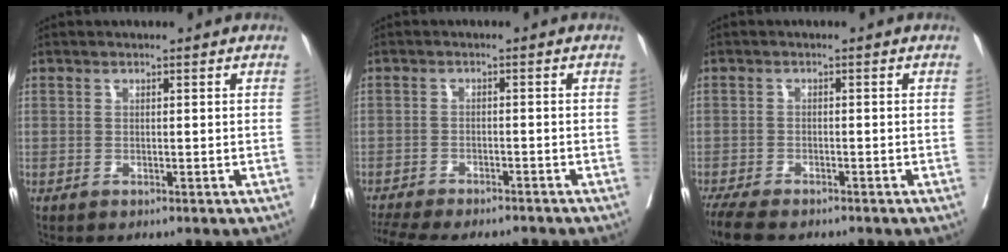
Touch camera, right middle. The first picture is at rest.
{"total": 14.2, "force": [-12.6, 3.3, 5.7], "torque": [-0.126, -0.011, -0.173]}
{"total": 7.3, "force": [-5.9, 2.0, 3.7], "torque": [-0.064, -0.015, -0.096]}